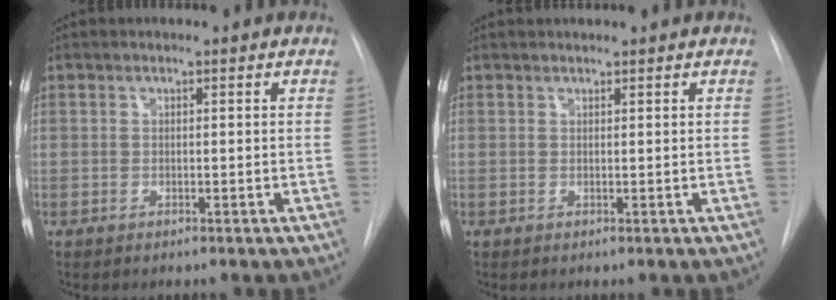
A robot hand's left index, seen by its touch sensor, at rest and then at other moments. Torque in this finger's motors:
{"motor_torque": [-2.14, 0.00, -1.06, 0.01]}